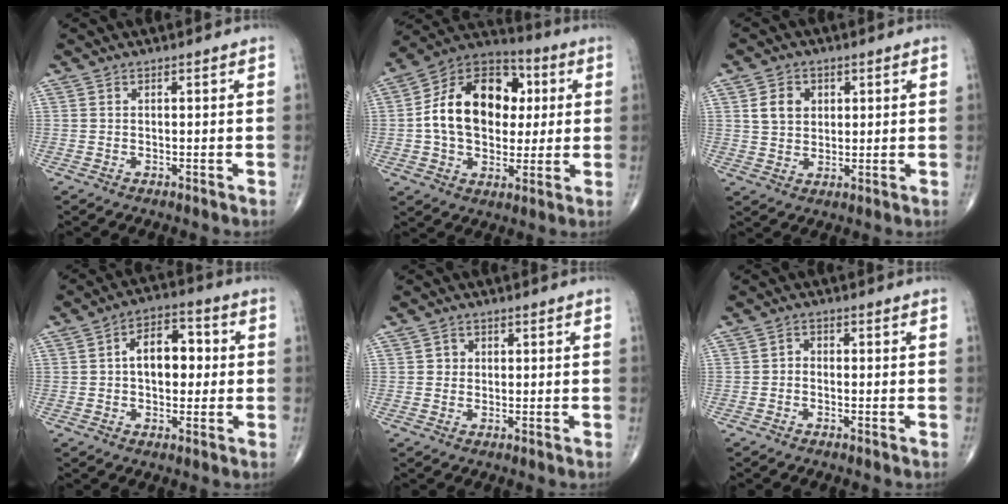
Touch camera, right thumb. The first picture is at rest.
{"total": 19.6, "force": [2.0, 13.9, 13.7], "torque": [-0.192, 0.021, 0.028]}
{"total": 5.9, "force": [1.8, 4.7, 3.1], "torque": [-0.032, -0.007, 0.032]}
{"total": 9.9, "force": [0.7, 6.2, 7.6], "torque": [-0.090, 0.023, 0.004]}
{"total": 2.2, "force": [0.4, 2.0, 0.6], "torque": [0.003, 0.002, 0.003]}
{"total": 1.4, "force": [-0.6, 1.1, 0.7], "torque": [0.001, 0.007, -0.018]}